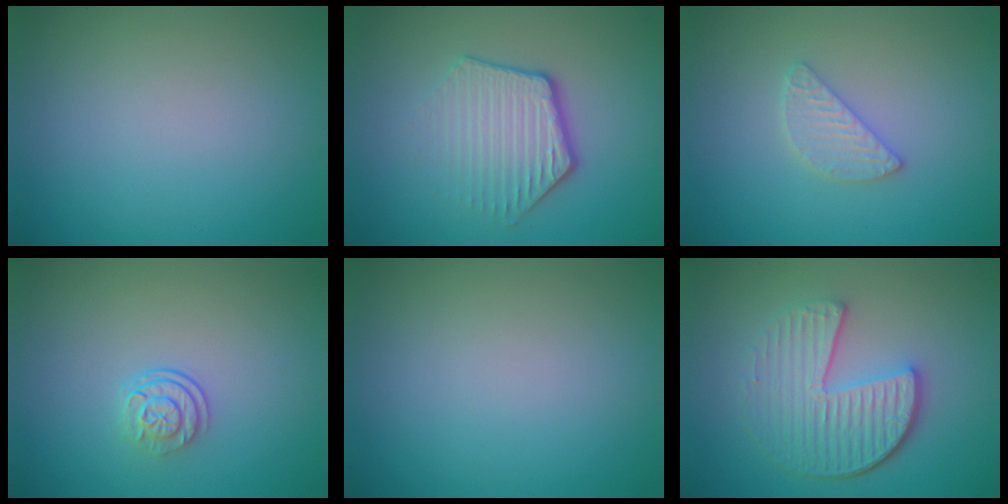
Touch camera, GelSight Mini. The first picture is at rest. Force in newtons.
{"total": 4.1, "press": 3.1, "slide": 2.6}
{"total": 2.0, "press": 2.0, "slide": 0.2}
{"total": 2.4, "press": 1.7, "slide": 1.6}
{"total": 0.0}
{"total": 5.4, "press": 4.1, "slide": 3.6}